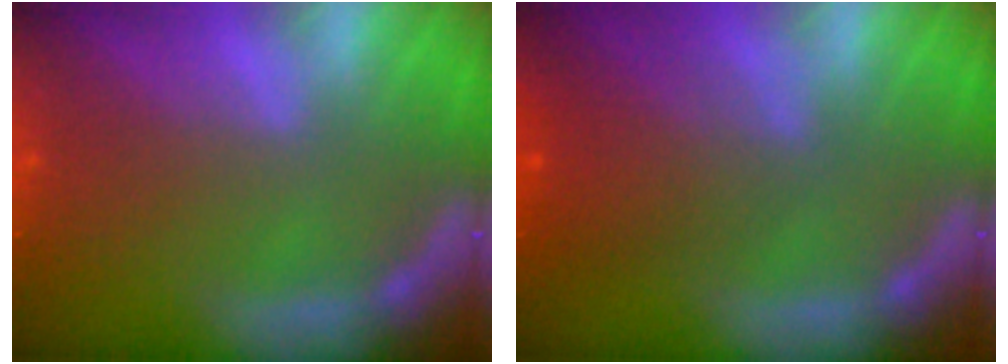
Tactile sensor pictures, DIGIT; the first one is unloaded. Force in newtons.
{"total": 4.1}